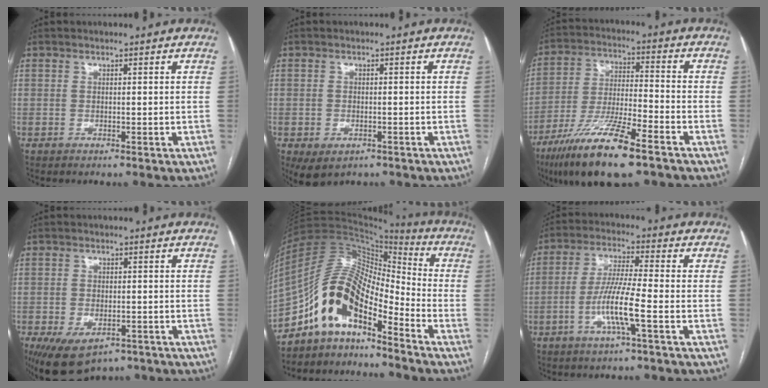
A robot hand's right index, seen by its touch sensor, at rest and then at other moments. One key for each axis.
{"total": 4.5, "fx": -2.5, "fy": 2.8, "fz": 2.5, "tx": -0.046, "ty": -0.007, "tz": -0.027}
{"total": 15.9, "fx": -10.1, "fy": 2.1, "fz": 12.1, "tx": -0.246, "ty": -0.035, "tz": -0.182}
{"total": 8.3, "fx": -5.1, "fy": 4.4, "fz": 4.8, "tx": -0.081, "ty": -0.004, "tz": -0.073}
{"total": 13.8, "fx": -9.6, "fy": 4.5, "fz": 8.8, "tx": -0.164, "ty": 0.046, "tz": -0.171}
{"total": 8.6, "fx": -2.9, "fy": -0.1, "fz": 8.1, "tx": -0.161, "ty": -0.004, "tz": -0.059}